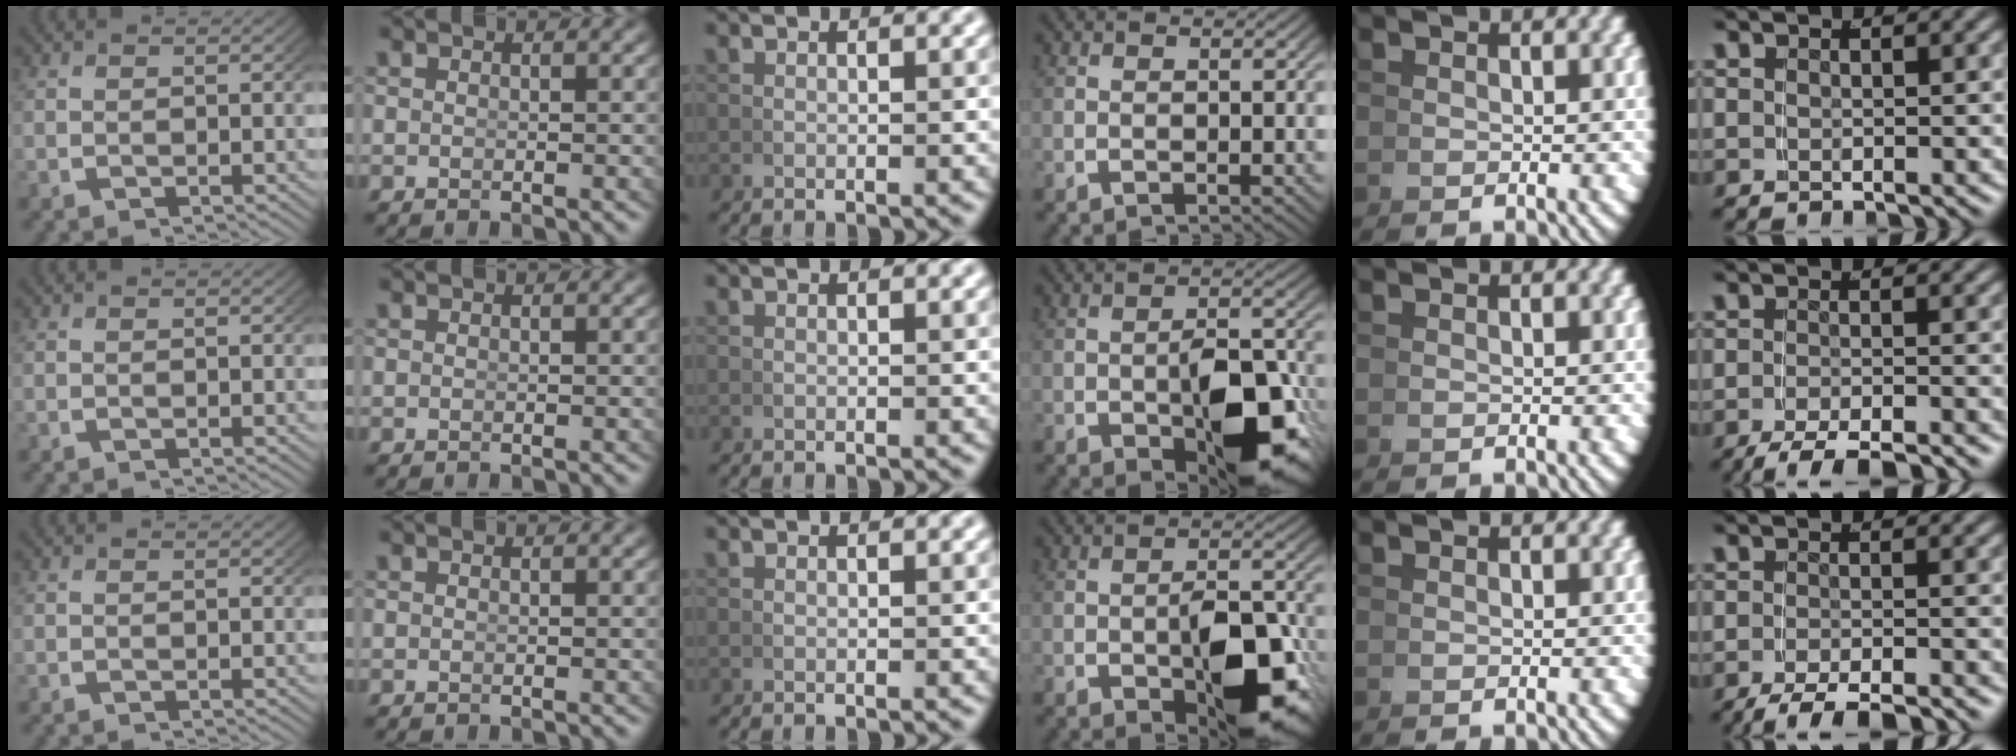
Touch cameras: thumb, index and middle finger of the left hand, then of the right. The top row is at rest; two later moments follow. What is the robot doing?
{"motion": "grasp_and_lifting", "object": "calculator"}